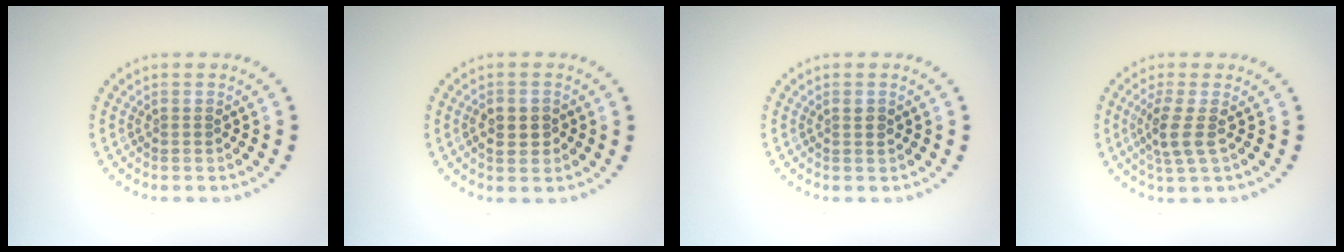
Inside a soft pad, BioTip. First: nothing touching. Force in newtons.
{"total": 2.5, "press": 2.4, "slide": 0.2}
{"total": 0.8, "press": 0.8, "slide": 0.3}
{"total": 2.6, "press": 2.0, "slide": 1.5}